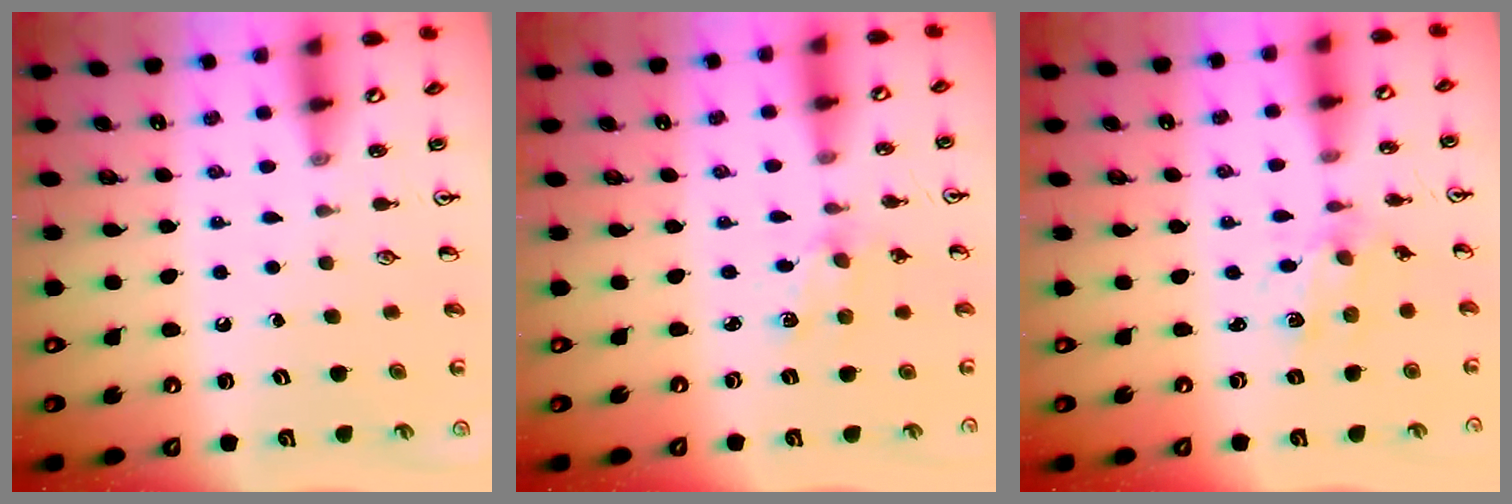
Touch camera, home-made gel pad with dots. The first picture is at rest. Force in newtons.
{"total": 2.4, "press": 2.4, "slide": 0.3}
{"total": 2.6, "press": 2.5, "slide": 0.4}